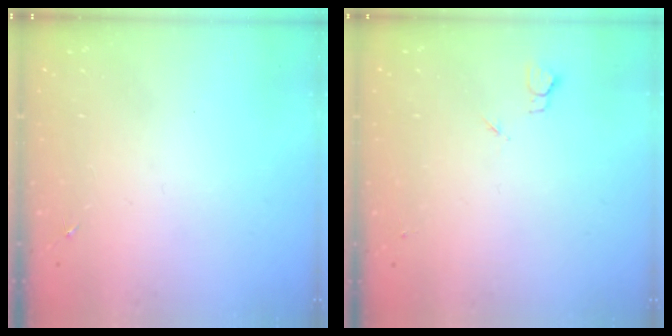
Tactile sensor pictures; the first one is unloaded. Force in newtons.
{"total": 2.7, "press": 2.6, "slide": 0.3}